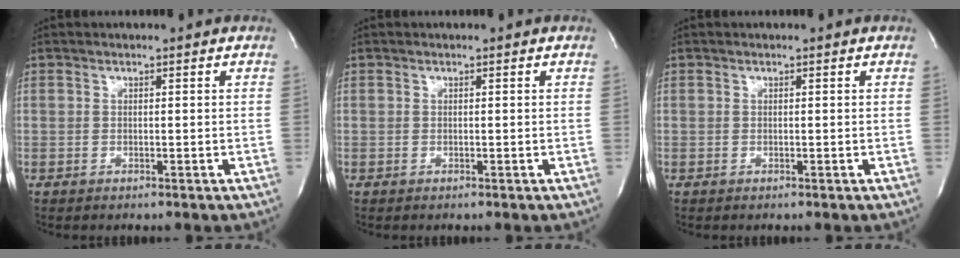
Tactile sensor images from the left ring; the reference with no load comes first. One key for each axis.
{"total": 0.0}
{"total": 0.0}